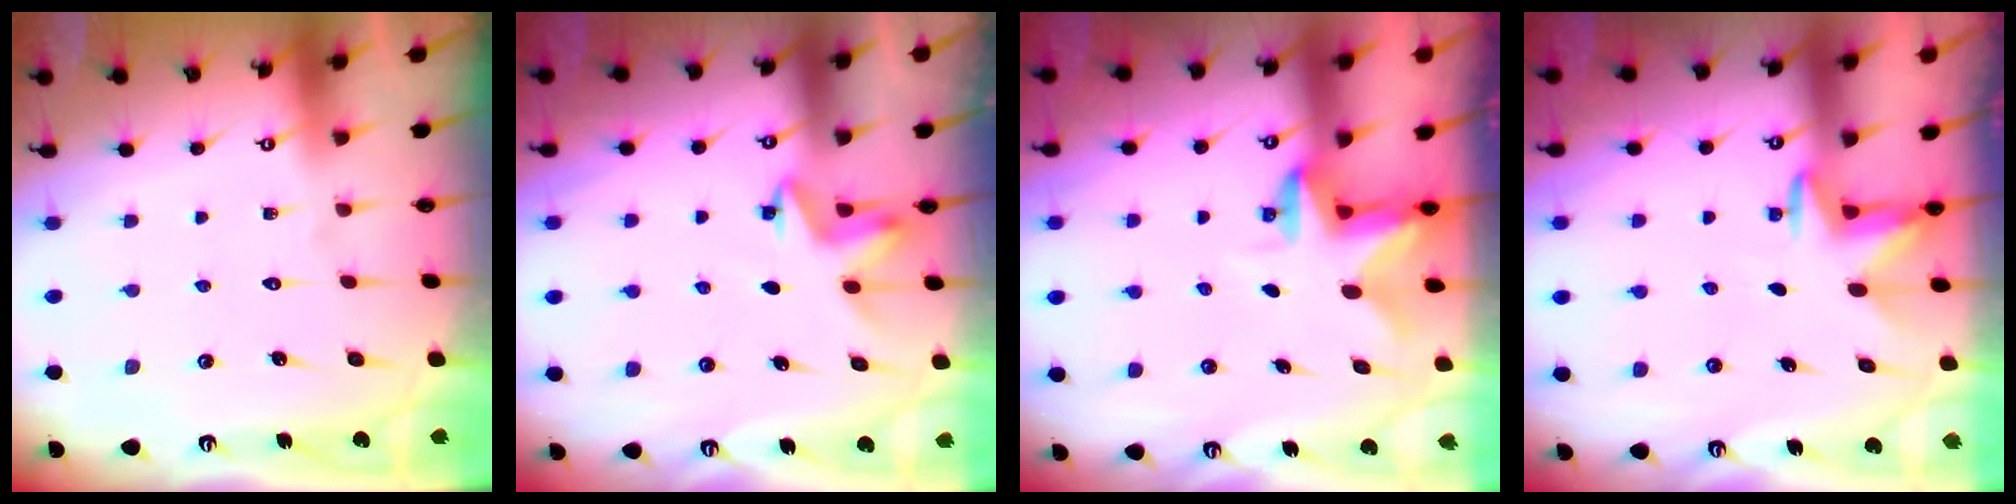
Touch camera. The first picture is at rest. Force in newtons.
{"total": 4.6, "press": 4.5, "slide": 0.4}
{"total": 2.5, "press": 2.4, "slide": 0.6}
{"total": 3.4, "press": 3.2, "slide": 1.0}